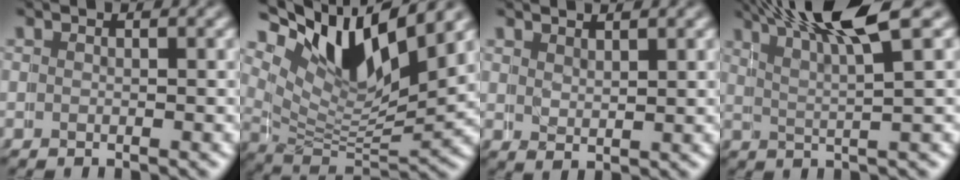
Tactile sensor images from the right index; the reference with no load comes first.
{"total": 10.3, "force": [5.3, 5.3, 7.0], "torque": [-0.142, 0.005, 0.081]}
{"total": 2.4, "force": [2.3, 0.1, 0.8], "torque": [-0.014, -0.002, 0.047]}
{"total": 7.9, "force": [5.8, 0.8, 5.4], "torque": [-0.092, 0.015, 0.088]}